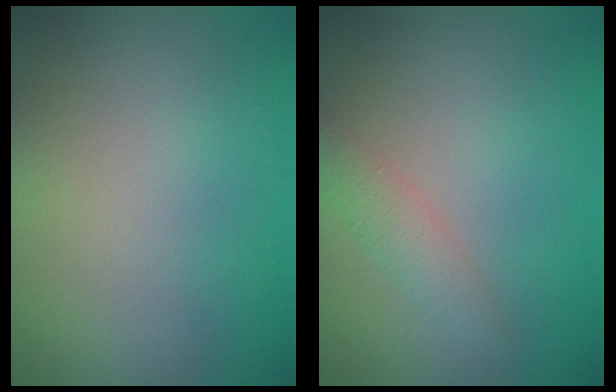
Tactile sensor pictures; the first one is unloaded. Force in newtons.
{"total": 1.6, "press": 1.6, "slide": 0.1}